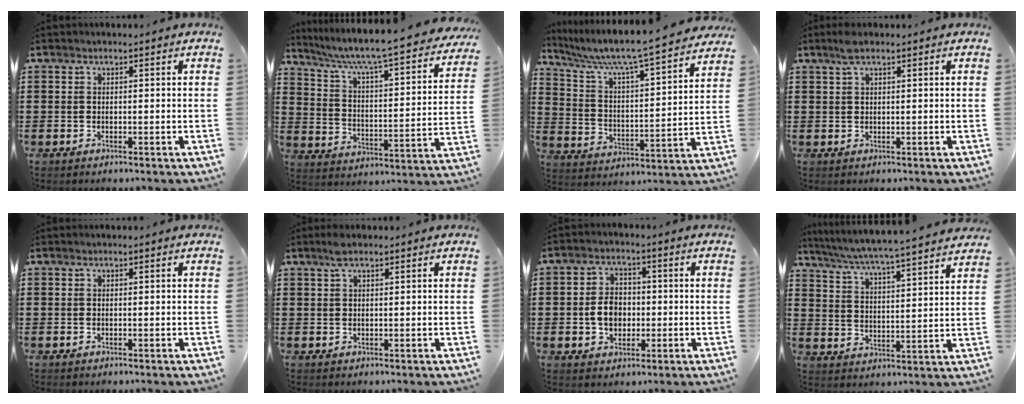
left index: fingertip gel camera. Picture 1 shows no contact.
{"total": 6.4, "force": [5.4, -0.4, 3.4], "torque": [-0.090, -0.052, 0.081]}
{"total": 7.0, "force": [6.1, 0.0, 3.3], "torque": [-0.093, -0.047, 0.095]}
{"total": 2.6, "force": [1.6, 0.5, 1.9], "torque": [-0.041, 0.004, 0.028]}
{"total": 0.0}
{"total": 2.2, "force": [1.4, 0.5, 1.5], "torque": [-0.033, 0.004, 0.025]}
{"total": 5.1, "force": [-0.6, 3.8, 3.4], "torque": [-0.062, 0.007, -0.014]}
{"total": 4.5, "force": [4.2, -0.8, 1.3], "torque": [-0.048, -0.039, 0.064]}